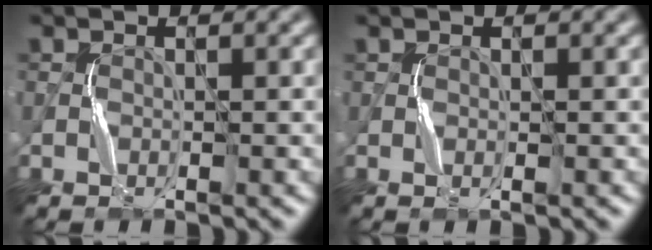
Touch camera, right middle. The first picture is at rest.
{"total": 0.0}